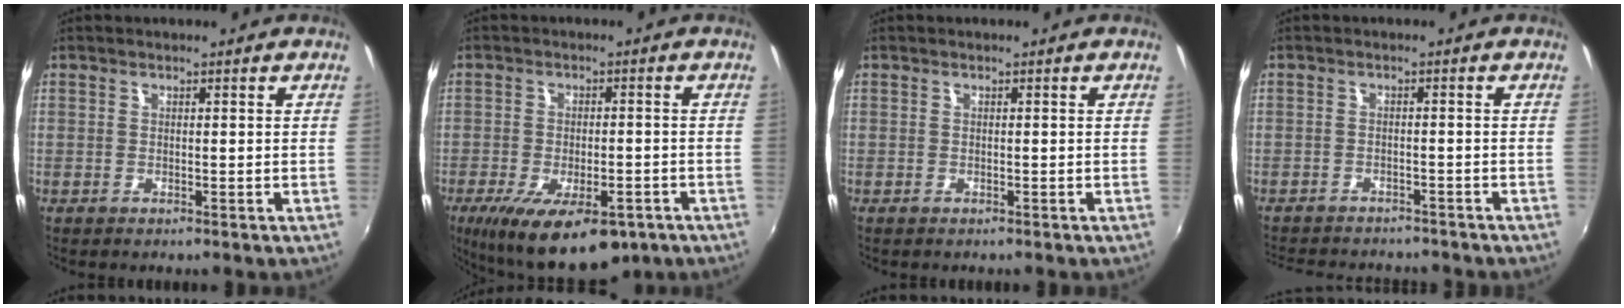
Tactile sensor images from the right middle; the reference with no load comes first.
{"total": 16.6, "force": [-9.9, 6.8, 11.4], "torque": [-0.216, -0.044, -0.140]}
{"total": 0.0}
{"total": 10.2, "force": [-9.1, 3.2, 3.3], "torque": [-0.081, -0.014, -0.132]}